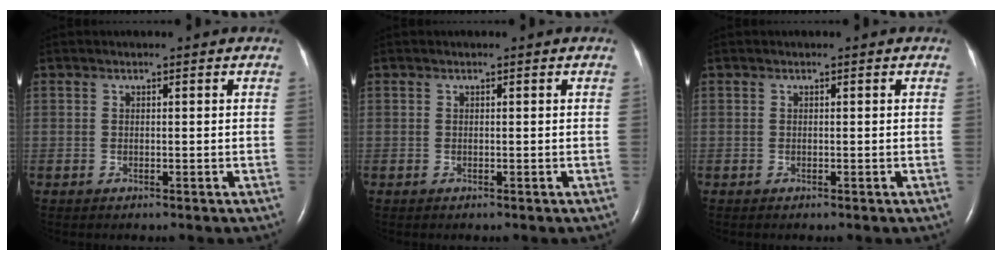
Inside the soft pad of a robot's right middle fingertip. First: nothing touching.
{"total": 0.0}
{"total": 0.0}